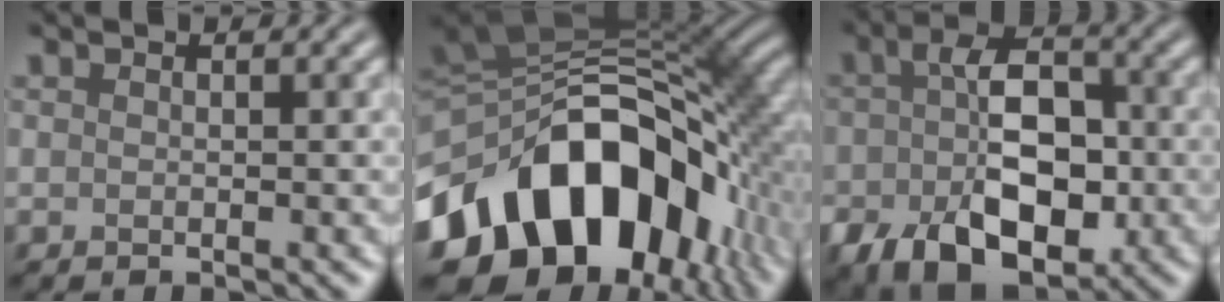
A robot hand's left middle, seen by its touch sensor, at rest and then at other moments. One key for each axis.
{"total": 16.7, "fx": -6.3, "fy": 11.0, "fz": 10.8, "tx": -0.180, "ty": 0.004, "tz": -0.109}
{"total": 9.6, "fx": -2.7, "fy": 5.9, "fz": 7.2, "tx": -0.130, "ty": -0.010, "tz": -0.039}